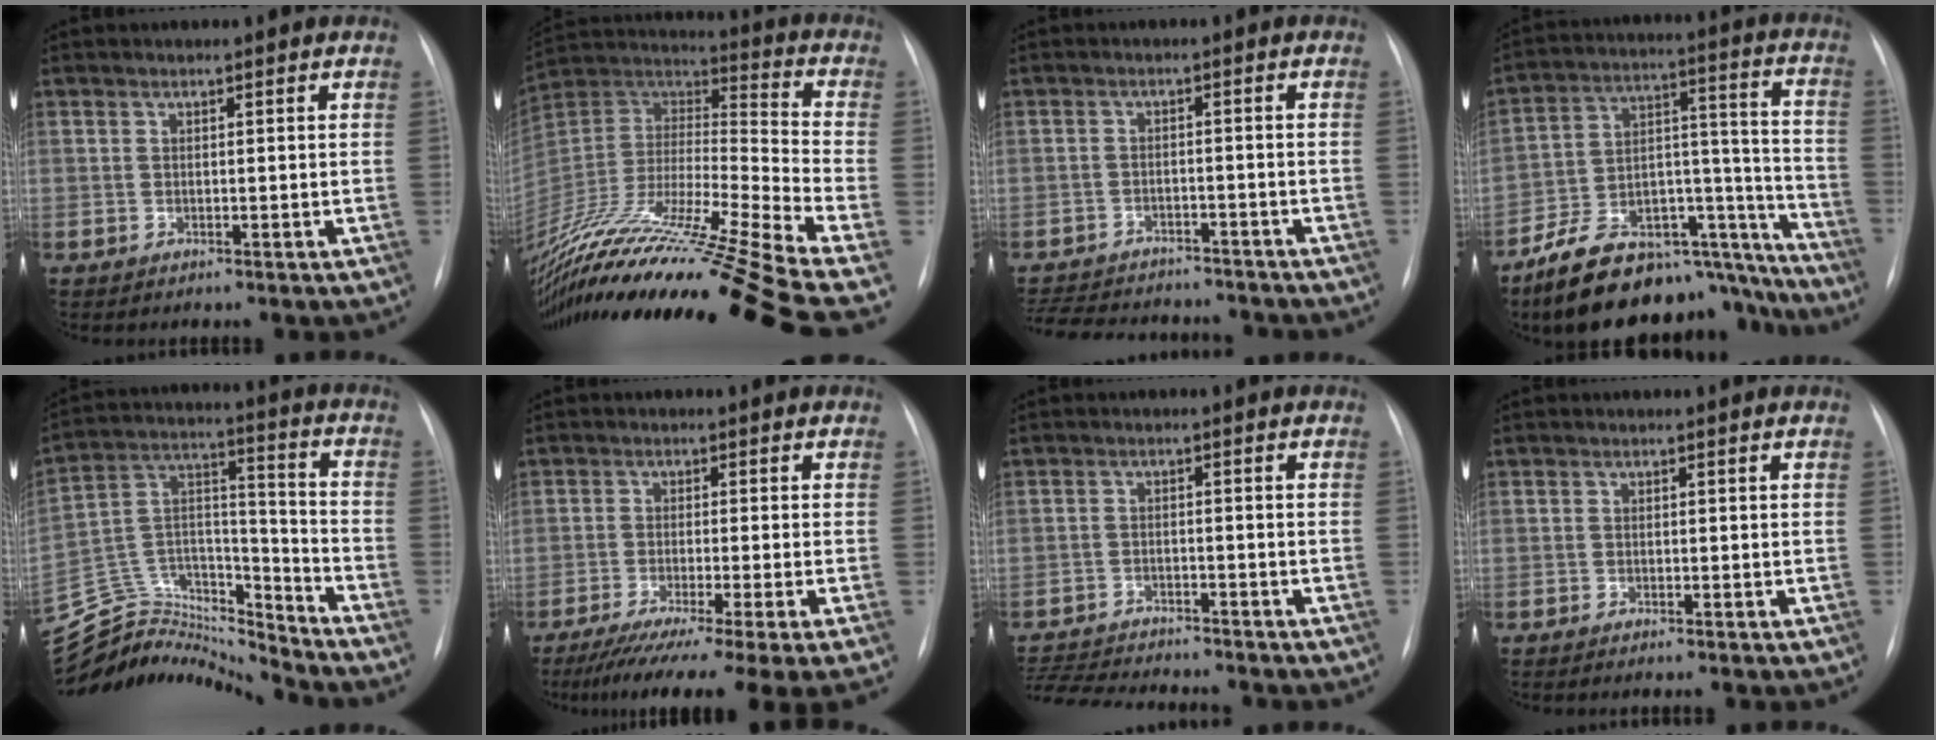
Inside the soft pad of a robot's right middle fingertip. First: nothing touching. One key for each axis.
{"total": 31.9, "fx": -25.9, "fy": -1.6, "fz": 18.5, "tx": -0.329, "ty": -0.059, "tz": -0.448}
{"total": 15.7, "fx": -14.2, "fy": 4.5, "fz": 5.1, "tx": -0.122, "ty": -0.005, "tz": -0.192}
{"total": 22.4, "fx": -19.5, "fy": 7.5, "fz": 8.0, "tx": -0.093, "ty": 0.060, "tz": -0.298}
{"total": 19.7, "fx": -19.3, "fy": 2.9, "fz": 2.1, "tx": -0.045, "ty": 0.065, "tz": -0.324}
{"total": 15.2, "fx": -11.8, "fy": -1.4, "fz": 9.5, "tx": -0.115, "ty": -0.050, "tz": -0.180}
{"total": 13.3, "fx": -12.5, "fy": 1.5, "fz": 4.4, "tx": -0.087, "ty": -0.006, "tz": -0.187}
{"total": 2.1, "fx": -1.8, "fy": -0.2, "fz": 1.1, "tx": -0.013, "ty": -0.001, "tz": -0.021}